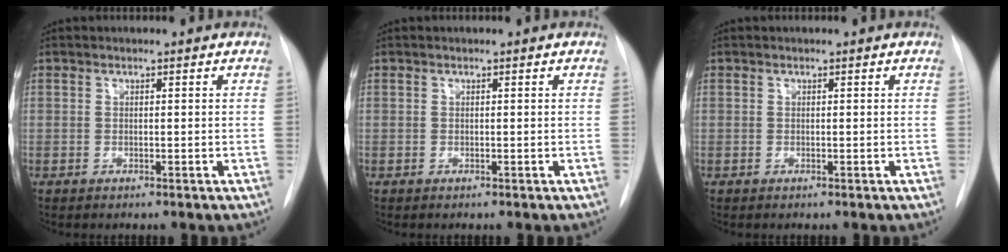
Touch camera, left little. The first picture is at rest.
{"total": 0.0}
{"total": 0.0}